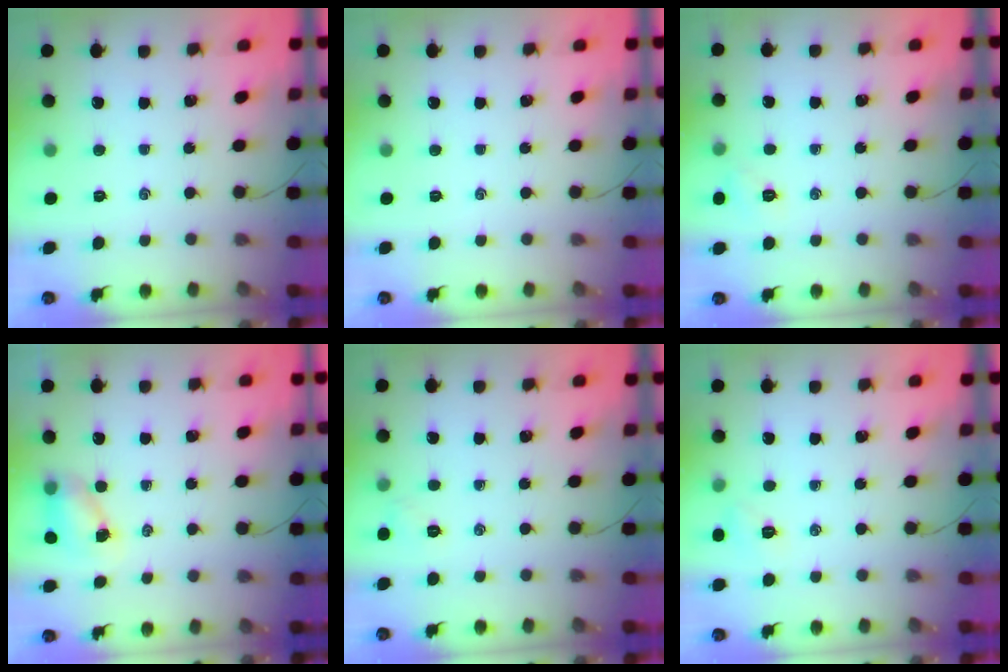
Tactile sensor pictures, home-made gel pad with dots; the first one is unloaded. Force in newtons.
{"total": 0.0}
{"total": 4.8, "press": 4.7, "slide": 1.3}
{"total": 5.5, "press": 5.5, "slide": 0.5}
{"total": 3.8, "press": 3.6, "slide": 1.2}
{"total": 6.0, "press": 5.9, "slide": 1.4}